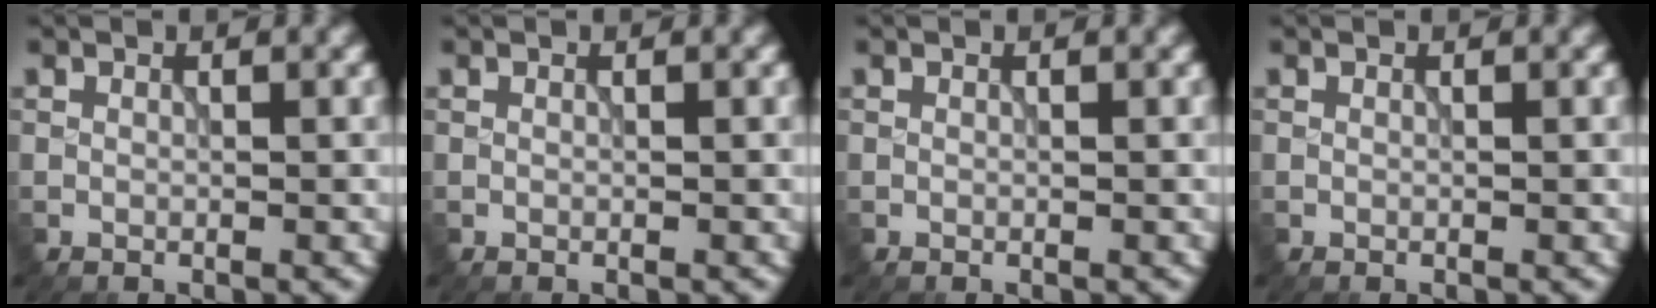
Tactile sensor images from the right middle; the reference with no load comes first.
{"total": 0.0}
{"total": 0.0}
{"total": 0.0}